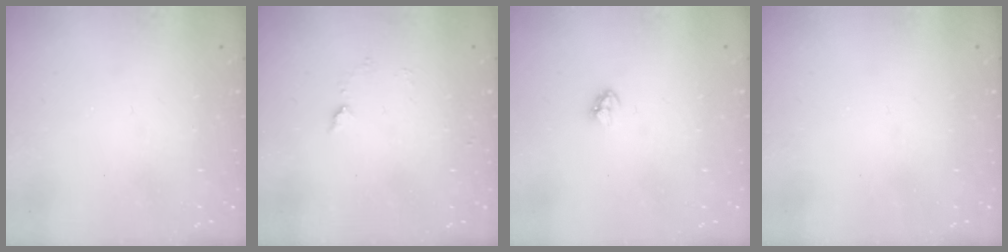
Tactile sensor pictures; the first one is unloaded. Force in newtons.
{"total": 5.2, "press": 5.1, "slide": 0.6}
{"total": 3.1, "press": 3.1, "slide": 0.2}
{"total": 0.0}